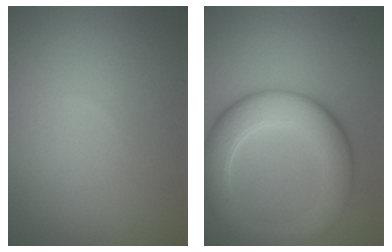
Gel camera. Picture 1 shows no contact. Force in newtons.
{"total": 7.3, "press": 7.3, "slide": 0.4}